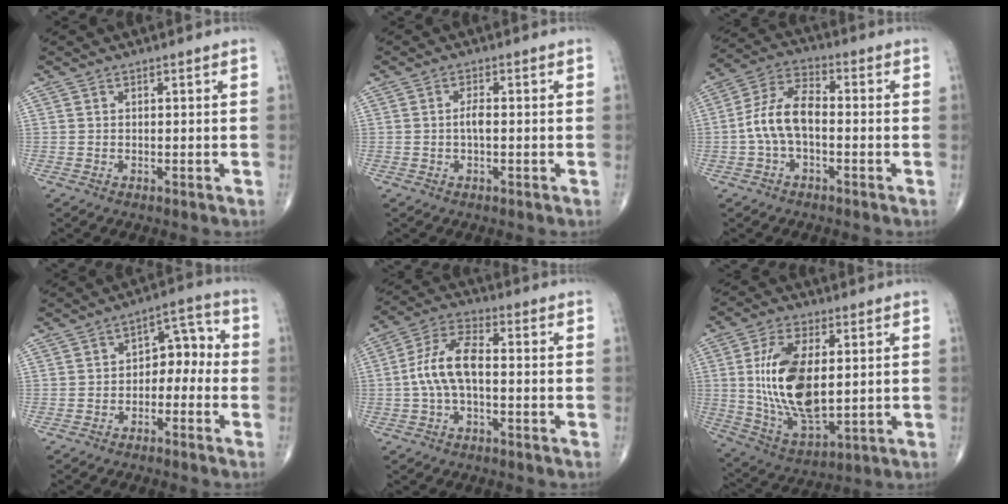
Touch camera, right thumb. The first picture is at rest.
{"total": 2.0, "force": [-0.3, 0.7, 1.9], "torque": [-0.036, 0.003, -0.007]}
{"total": 9.4, "force": [-1.4, 5.0, 7.9], "torque": [-0.156, 0.036, -0.035]}
{"total": 7.3, "force": [-2.0, 4.9, 5.1], "torque": [-0.041, 0.046, -0.042]}
{"total": 9.1, "force": [-0.8, 4.1, 8.1], "torque": [-0.170, 0.034, -0.022]}
{"total": 17.3, "force": [2.0, 8.6, 14.9], "torque": [-0.281, -0.019, 0.047]}